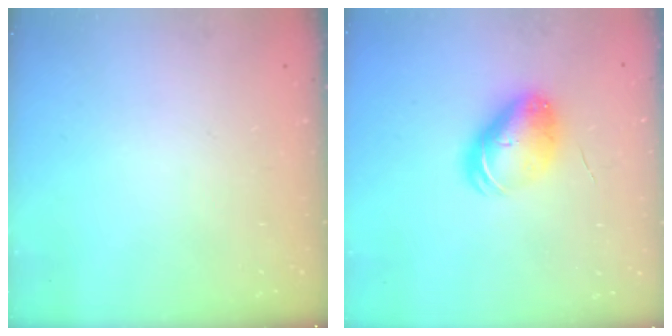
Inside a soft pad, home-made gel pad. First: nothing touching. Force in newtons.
{"total": 9.2, "press": 9.1, "slide": 1.6}